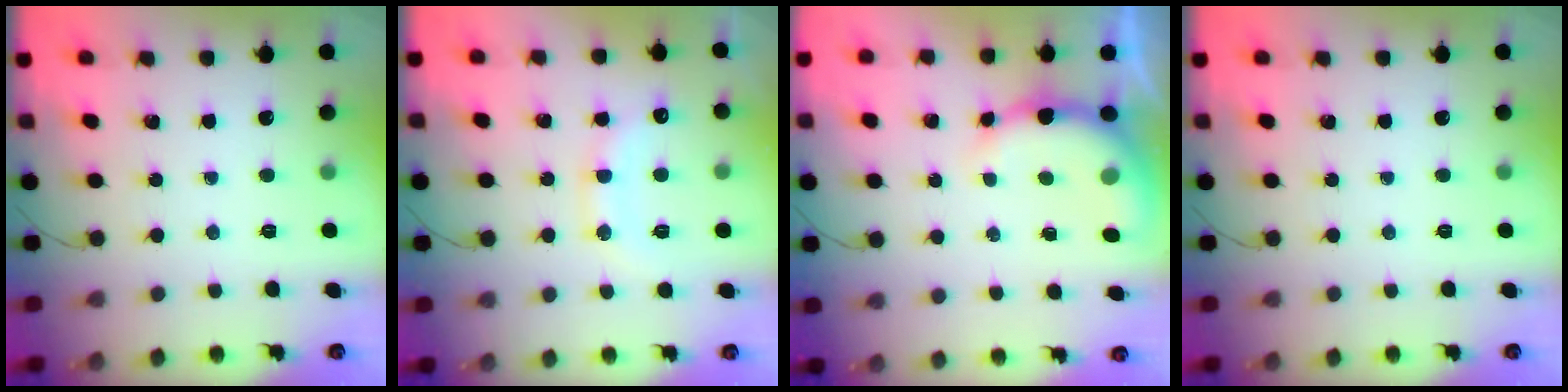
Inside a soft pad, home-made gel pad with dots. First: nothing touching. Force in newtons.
{"total": 11.6, "press": 11.6, "slide": 1.0}
{"total": 8.6, "press": 8.6, "slide": 0.4}
{"total": 0.0}